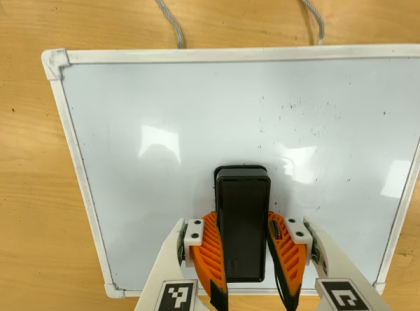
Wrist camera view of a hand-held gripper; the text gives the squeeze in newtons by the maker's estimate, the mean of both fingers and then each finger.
{"total": 15.0, "left": 15.9, "right": 14.1}